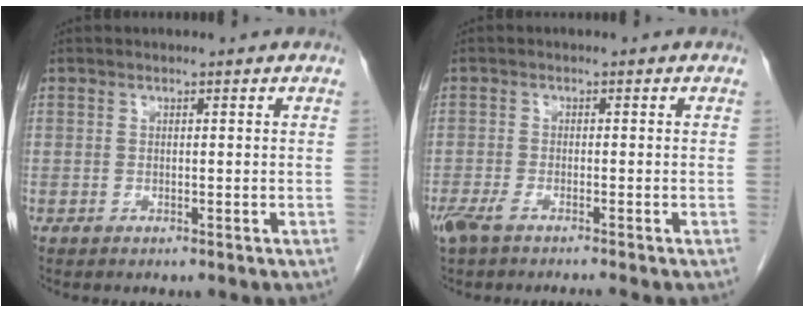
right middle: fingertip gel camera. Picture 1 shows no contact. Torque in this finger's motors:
{"motor_torque": [0.00, 0.03, 0.03, 0.04]}